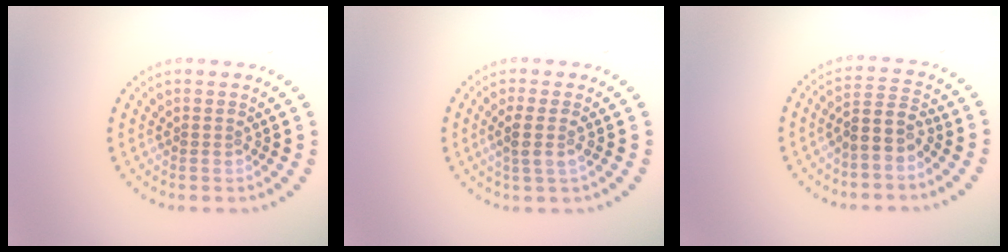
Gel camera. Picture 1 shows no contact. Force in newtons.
{"total": 1.9, "press": 1.6, "slide": 1.1}
{"total": 2.9, "press": 2.4, "slide": 1.6}